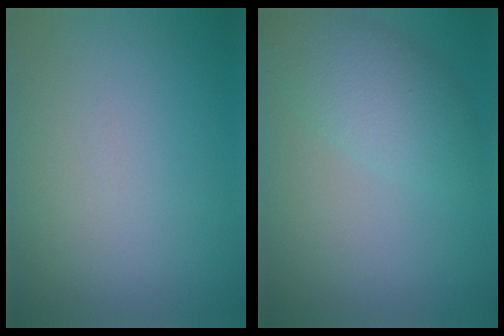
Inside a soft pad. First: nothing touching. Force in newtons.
{"total": 4.3, "press": 4.3, "slide": 0.2}